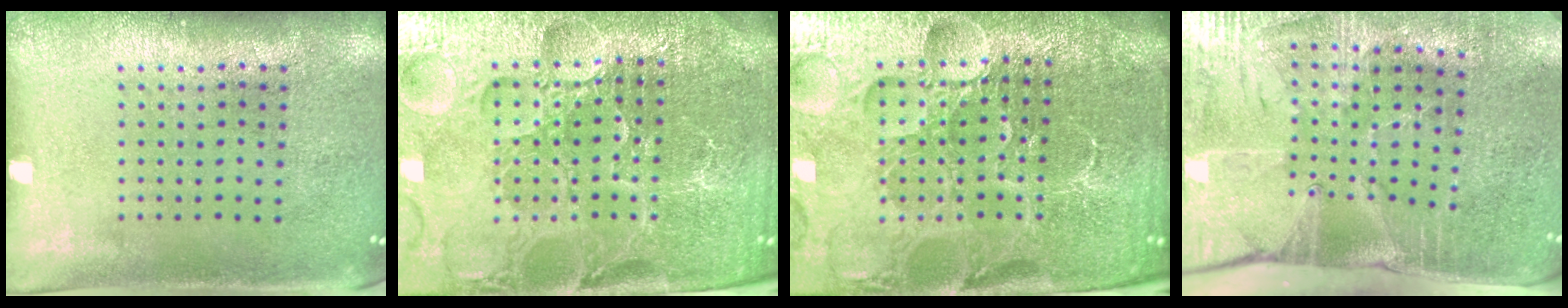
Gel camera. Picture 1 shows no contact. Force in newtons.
{"total": 6.0, "press": 5.4, "slide": 2.7}
{"total": 6.8, "press": 6.0, "slide": 3.2}
{"total": 4.4, "press": 3.7, "slide": 2.4}